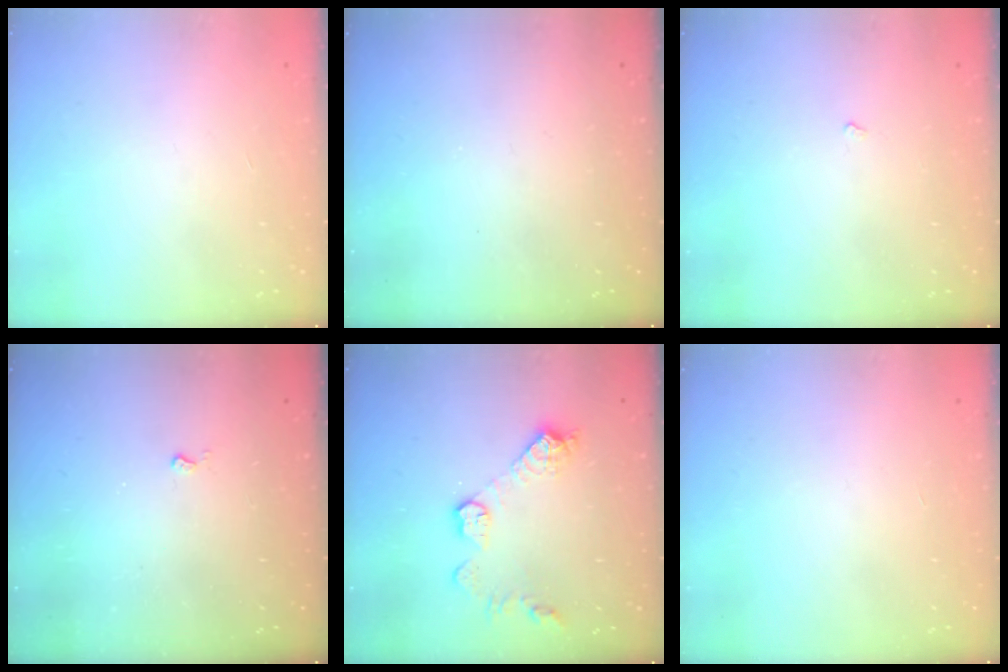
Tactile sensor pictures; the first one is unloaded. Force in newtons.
{"total": 0.0}
{"total": 2.2, "press": 2.1, "slide": 0.4}
{"total": 2.6, "press": 2.6, "slide": 0.5}
{"total": 10.6, "press": 10.5, "slide": 0.6}
{"total": 0.0}